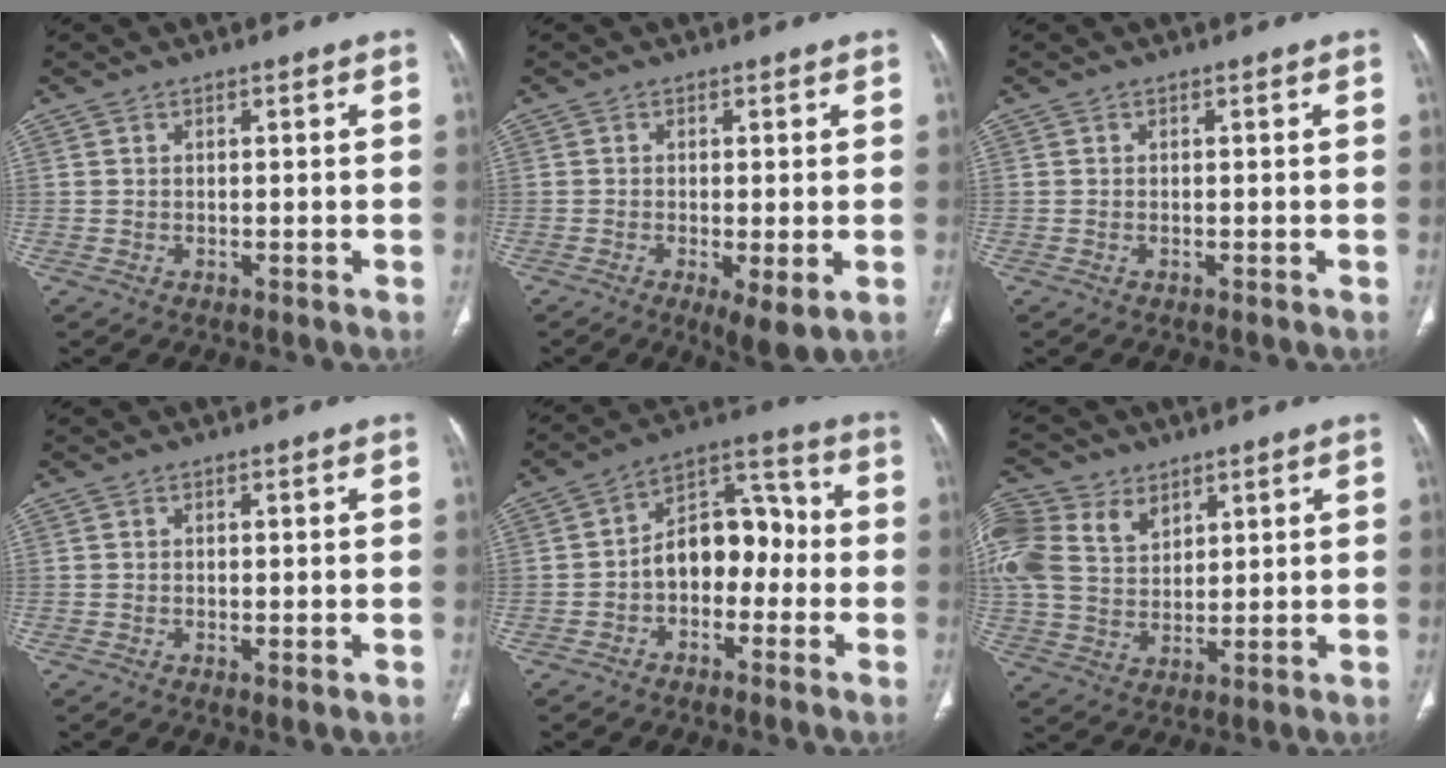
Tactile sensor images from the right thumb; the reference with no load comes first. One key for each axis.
{"total": 5.8, "fx": -1.7, "fy": 1.5, "fz": 5.3, "tx": -0.094, "ty": -0.018, "tz": -0.026}
{"total": 0.0}
{"total": 1.0, "fx": -0.2, "fy": 0.3, "fz": 0.9, "tx": -0.020, "ty": -0.005, "tz": -0.003}
{"total": 11.3, "fx": -2.0, "fy": 7.7, "fz": 8.1, "tx": -0.088, "ty": 0.048, "tz": -0.048}
{"total": 15.4, "fx": 6.5, "fy": 11.0, "fz": 8.5, "tx": -0.195, "ty": 0.001, "tz": 0.129}